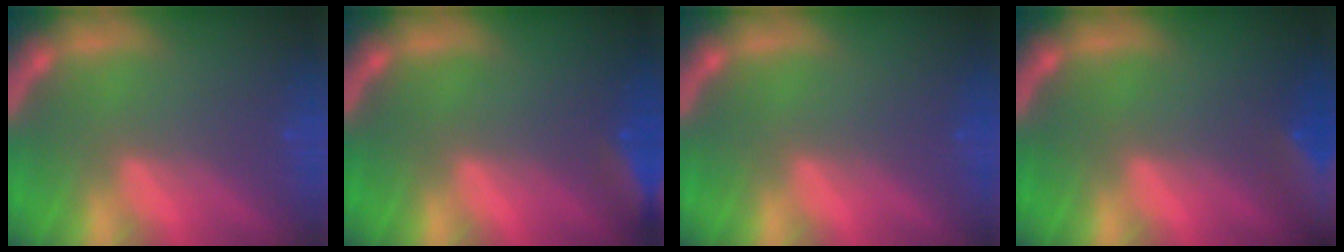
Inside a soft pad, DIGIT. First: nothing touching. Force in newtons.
{"total": 4.0}
{"total": 0.0}
{"total": 9.4}